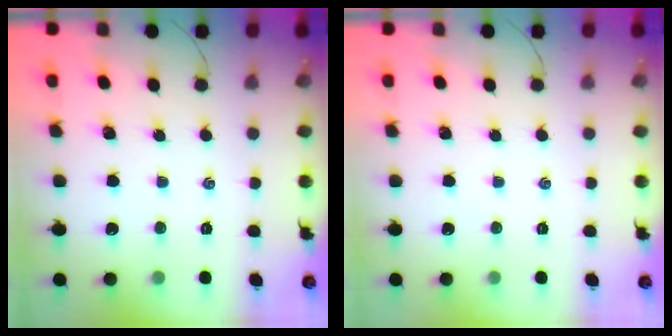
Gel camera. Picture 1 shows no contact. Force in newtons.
{"total": 0.0}